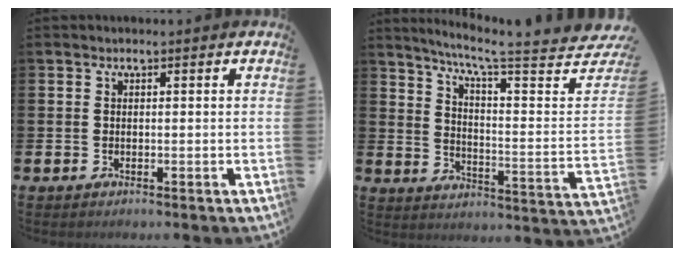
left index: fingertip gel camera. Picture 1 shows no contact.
{"total": 5.6, "force": [4.7, -0.1, 3.0], "torque": [-0.063, -0.069, 0.067]}